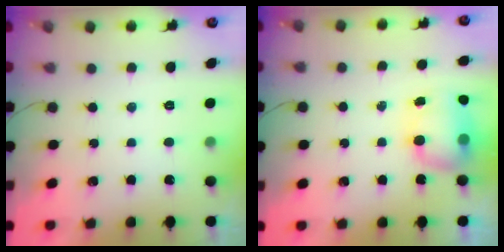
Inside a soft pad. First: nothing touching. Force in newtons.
{"total": 7.4, "press": 7.3, "slide": 1.1}